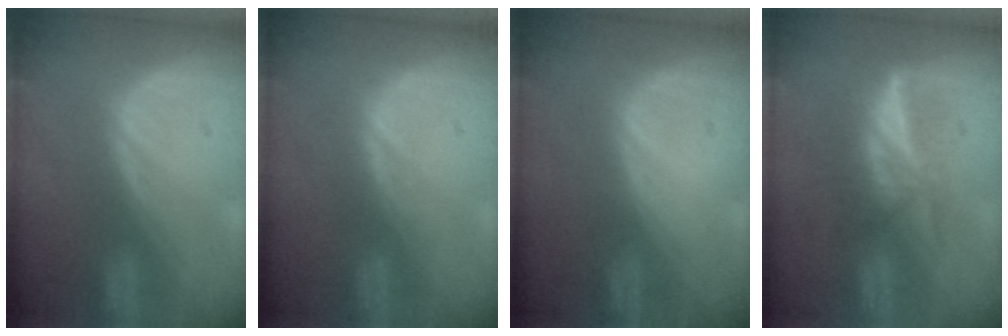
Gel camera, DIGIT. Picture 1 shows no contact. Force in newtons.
{"total": 0.8, "press": 0.8, "slide": 0.3}
{"total": 0.0}
{"total": 6.1, "press": 5.3, "slide": 3.0}